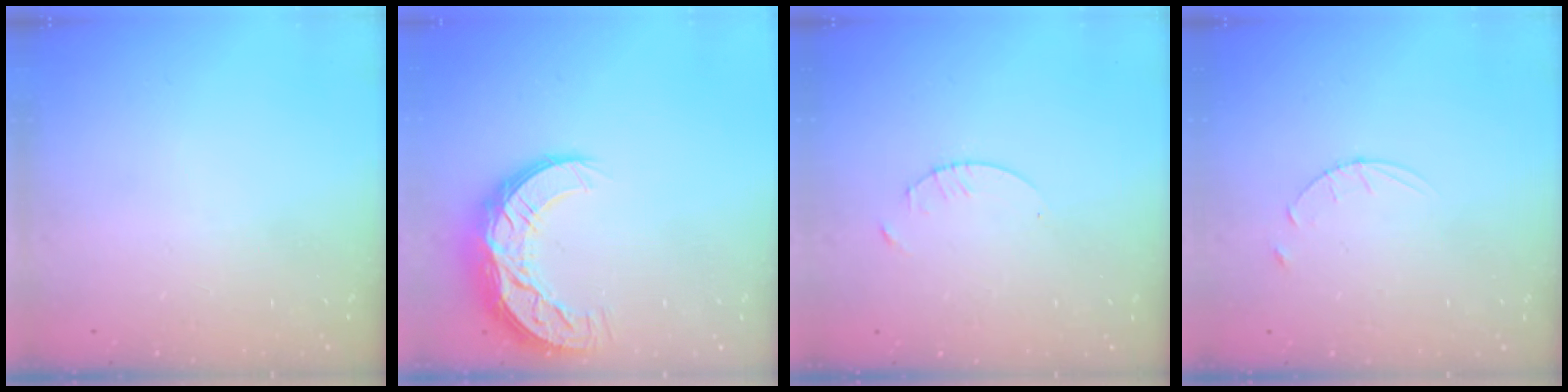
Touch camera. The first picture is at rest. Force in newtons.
{"total": 13.1, "press": 13.1, "slide": 0.6}
{"total": 1.3, "press": 1.3, "slide": 0.2}
{"total": 4.9, "press": 4.9, "slide": 0.6}